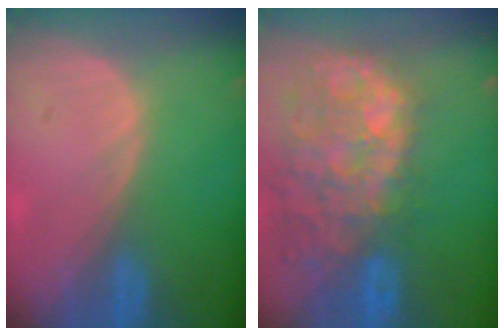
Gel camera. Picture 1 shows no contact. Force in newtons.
{"total": 14.2, "press": 11.6, "slide": 8.3}